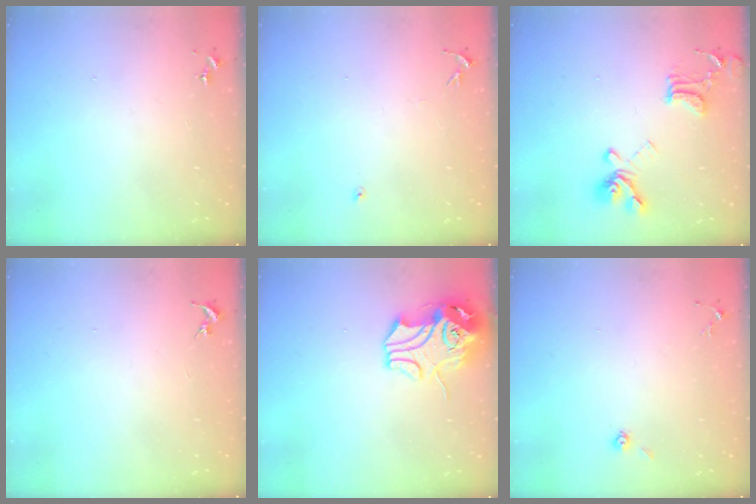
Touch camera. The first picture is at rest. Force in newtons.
{"total": 5.7, "press": 5.7, "slide": 0.7}
{"total": 16.5, "press": 16.4, "slide": 1.6}
{"total": 0.0}
{"total": 12.4, "press": 12.2, "slide": 2.1}
{"total": 4.5, "press": 4.4, "slide": 0.9}